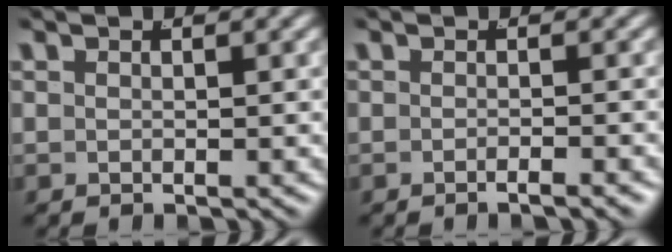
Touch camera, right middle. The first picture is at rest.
{"total": 1.3, "force": [-1.1, -0.3, 0.6], "torque": [-0.010, 0.004, -0.022]}